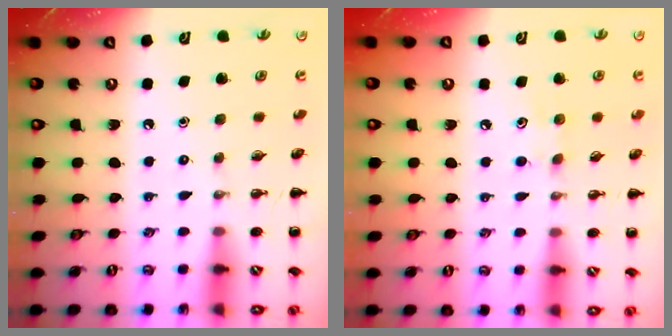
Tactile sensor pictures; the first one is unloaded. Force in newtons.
{"total": 5.8, "press": 5.6, "slide": 1.7}